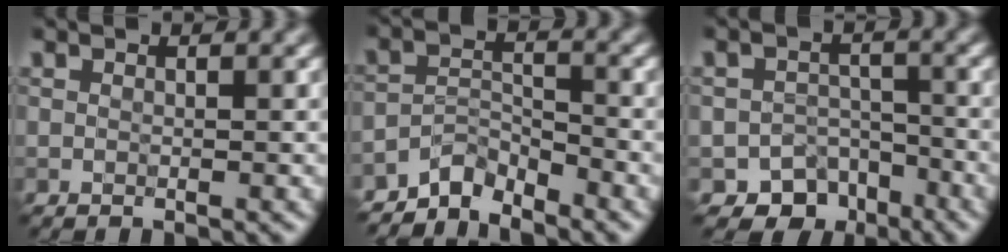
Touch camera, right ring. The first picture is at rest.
{"total": 3.2, "force": [-3.0, 0.8, 0.6], "torque": [-0.005, 0.007, -0.067]}
{"total": 6.3, "force": [-4.5, 4.2, 1.3], "torque": [0.014, -0.006, -0.055]}